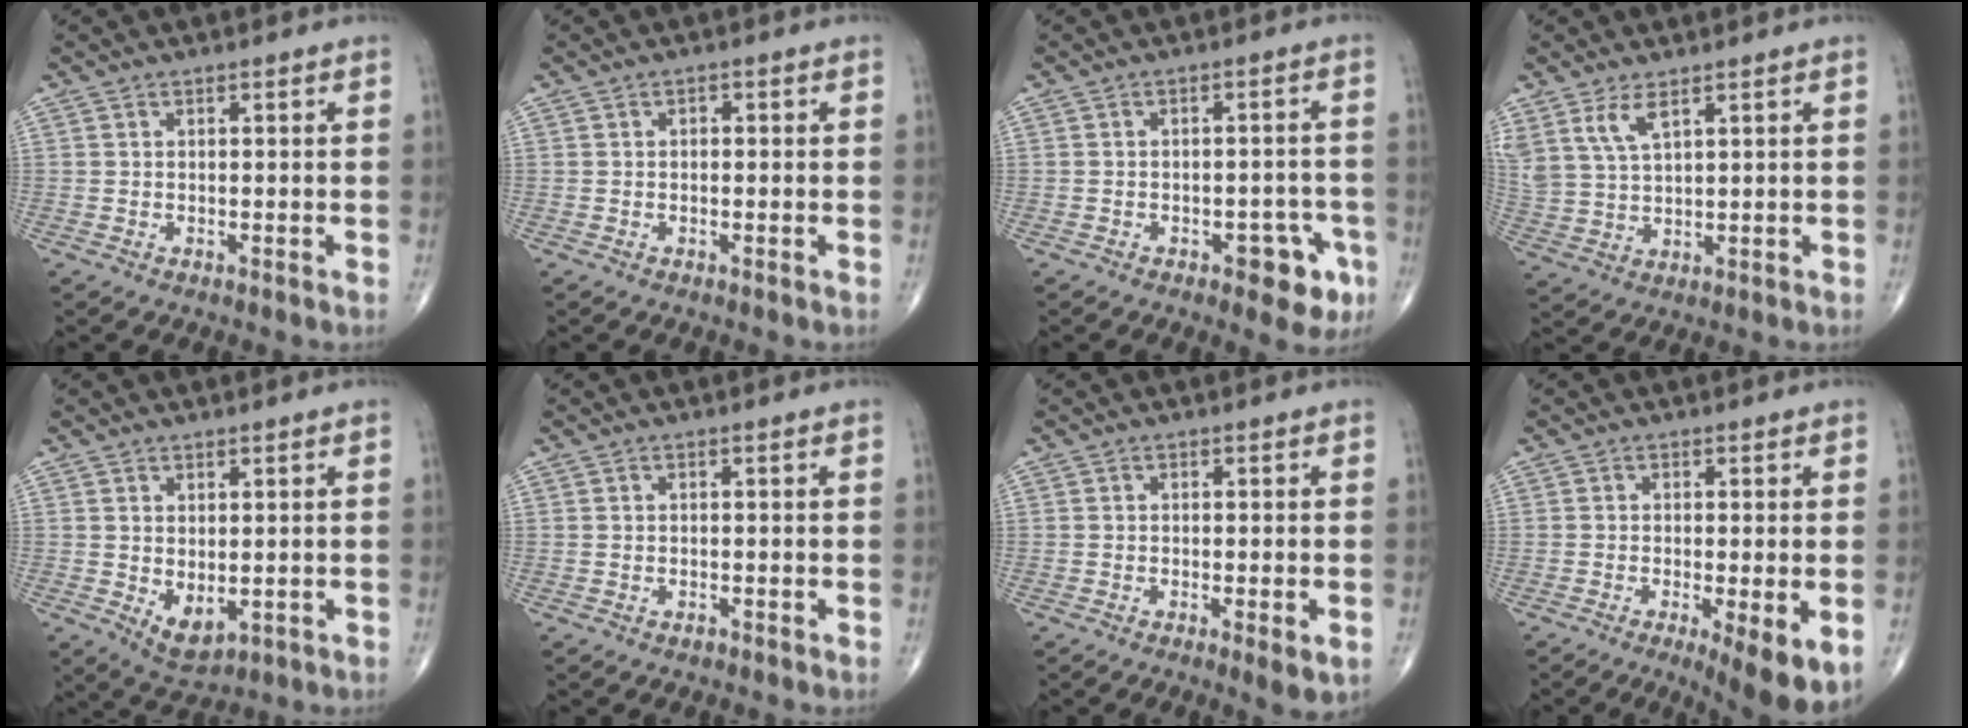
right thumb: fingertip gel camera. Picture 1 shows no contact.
{"total": 1.0, "force": [0.1, 0.7, 0.7], "torque": [-0.007, 0.004, -0.002]}
{"total": 7.1, "force": [-3.4, 3.5, 5.1], "torque": [-0.033, 0.021, -0.039]}
{"total": 6.3, "force": [3.8, 2.5, 4.4], "torque": [-0.094, -0.015, 0.085]}
{"total": 5.1, "force": [-0.5, 2.9, 4.1], "torque": [-0.058, -0.007, 0.009]}
{"total": 0.7, "force": [-0.5, 0.4, 0.3], "torque": [-0.004, 0.000, -0.009]}
{"total": 3.7, "force": [-1.3, 0.9, 3.3], "torque": [-0.049, -0.008, -0.020]}
{"total": 8.6, "force": [-3.1, 2.0, 7.8], "torque": [-0.114, -0.018, -0.046]}